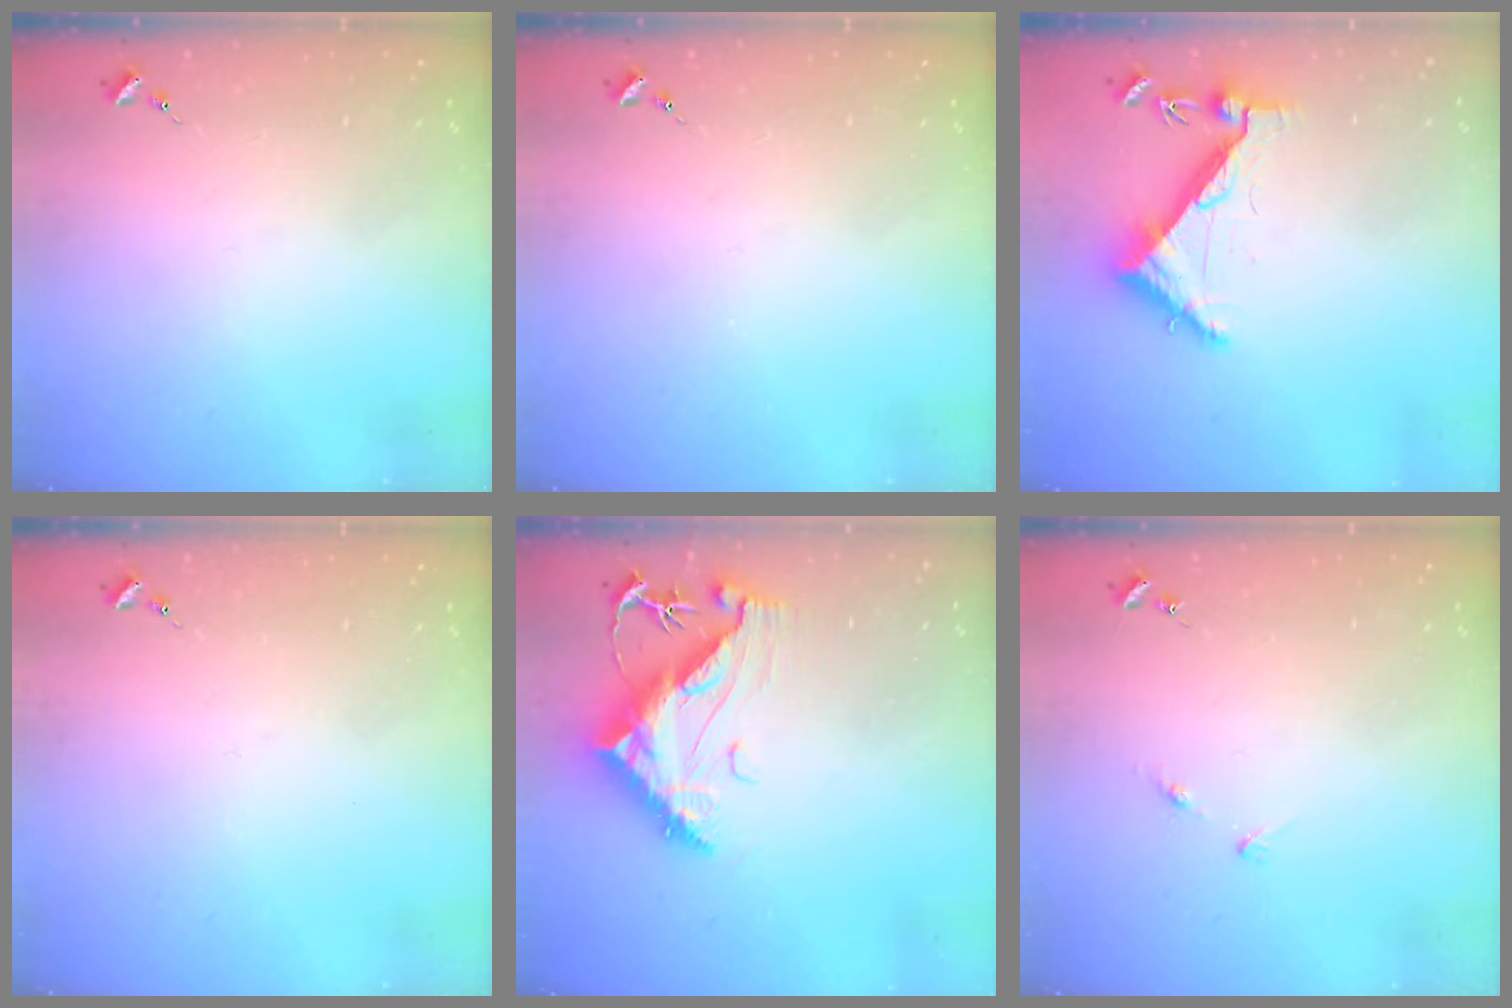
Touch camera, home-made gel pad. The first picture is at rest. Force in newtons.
{"total": 0.0}
{"total": 6.3, "press": 6.2, "slide": 0.7}
{"total": 0.0}
{"total": 13.3, "press": 13.2, "slide": 1.3}
{"total": 5.1, "press": 5.1, "slide": 0.6}